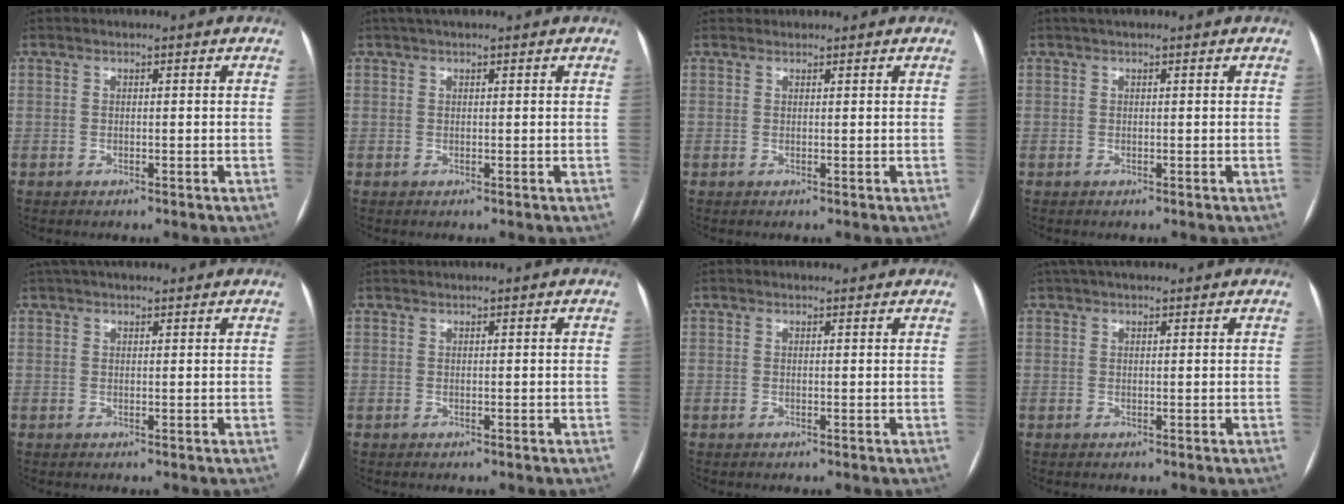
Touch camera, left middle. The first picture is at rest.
{"total": 3.5, "force": [2.7, 0.9, 2.0], "torque": [-0.032, 0.032, 0.044]}
{"total": 1.2, "force": [1.1, 0.4, -0.2], "torque": [0.000, 0.020, 0.021]}
{"total": 1.9, "force": [1.4, 0.4, 1.2], "torque": [-0.018, 0.026, 0.022]}
{"total": 7.1, "force": [6.0, 2.1, 3.2], "torque": [-0.048, 0.041, 0.095]}
{"total": 0.7, "force": [0.7, -0.1, 0.1], "torque": [-0.002, 0.016, 0.018]}
{"total": 1.3, "force": [1.2, 0.4, 0.0], "torque": [-0.008, 0.006, 0.012]}
{"total": 6.1, "force": [5.0, 1.8, 3.0], "torque": [-0.045, 0.041, 0.081]}